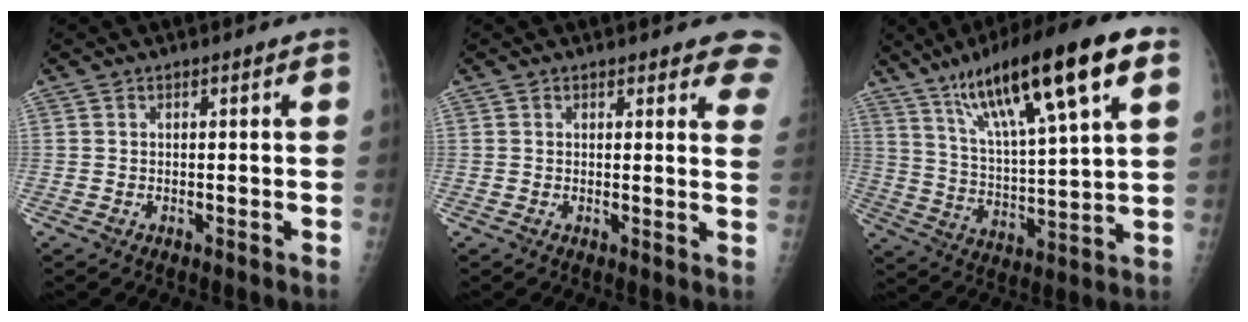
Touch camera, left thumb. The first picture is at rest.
{"total": 6.5, "force": [5.6, 2.0, 2.4], "torque": [0.011, -0.024, 0.039]}
{"total": 22.9, "force": [11.8, 4.7, 19.1], "torque": [-0.306, -0.014, 0.204]}